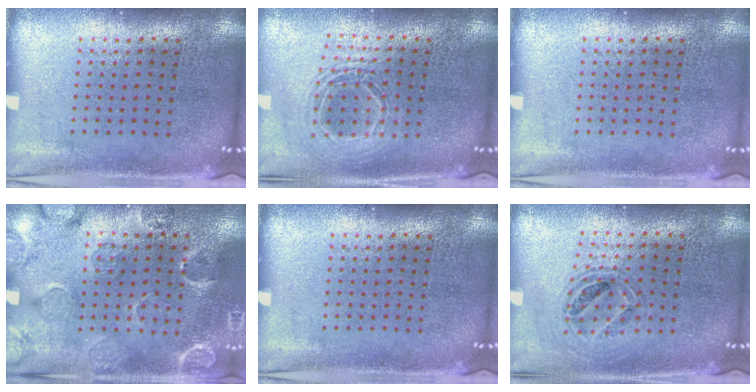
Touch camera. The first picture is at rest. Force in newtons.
{"total": 1.6, "press": 1.4, "slide": 0.8}
{"total": 0.0}
{"total": 2.8, "press": 1.8, "slide": 2.1}
{"total": 0.0}
{"total": 0.9, "press": 0.8, "slide": 0.2}